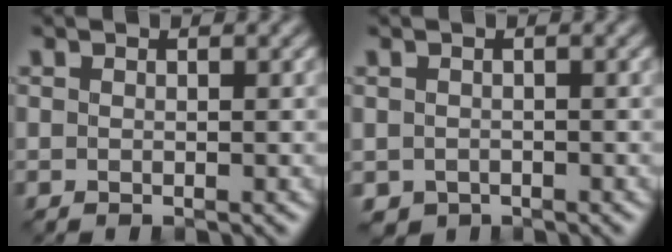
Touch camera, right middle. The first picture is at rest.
{"total": 1.2, "force": [-0.7, 0.9, 0.3], "torque": [-0.007, -0.007, -0.015]}